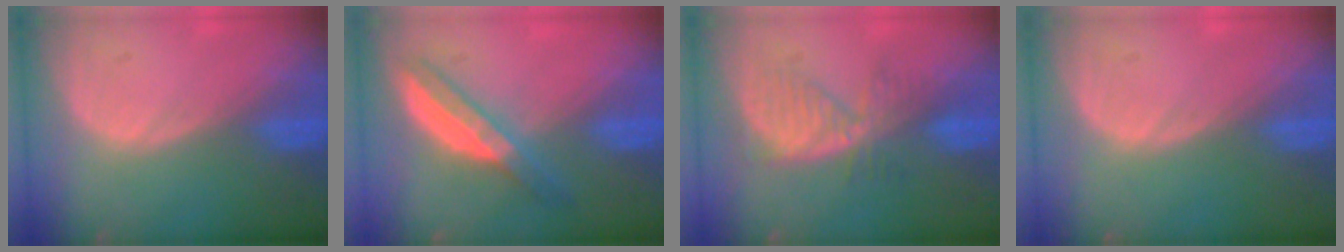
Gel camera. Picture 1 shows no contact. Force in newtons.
{"total": 6.2, "press": 5.4, "slide": 3.1}
{"total": 6.0, "press": 5.9, "slide": 0.6}
{"total": 0.0}